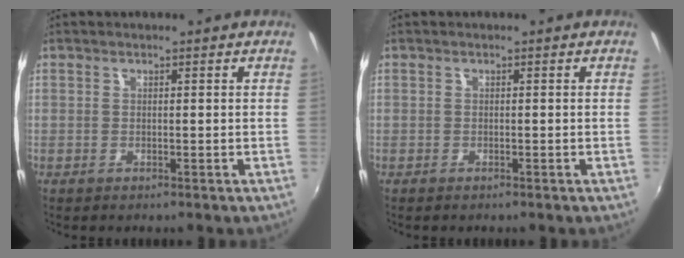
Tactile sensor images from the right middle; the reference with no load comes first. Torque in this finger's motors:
{"motor_torque": [0.27, -0.20, 0.04, 0.01]}